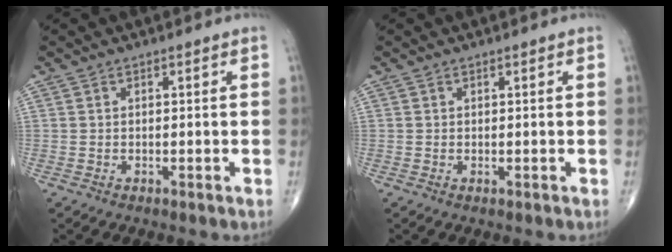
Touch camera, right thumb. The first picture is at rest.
{"total": 0.0}